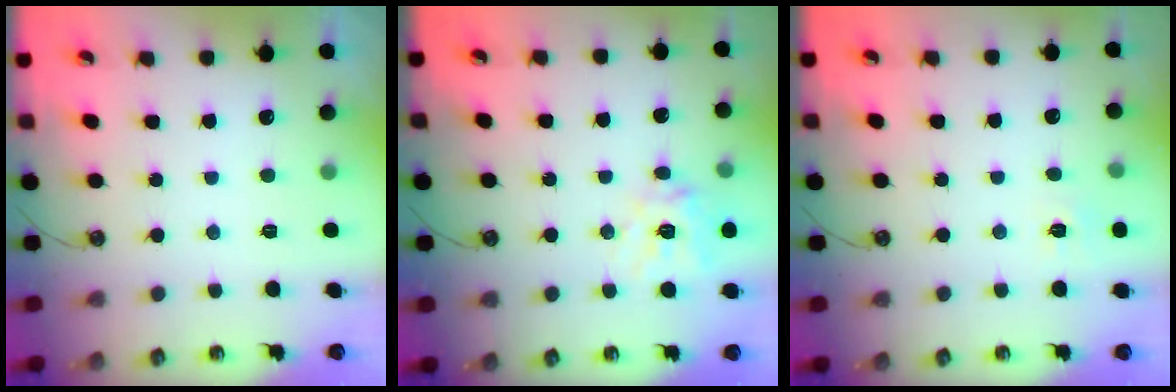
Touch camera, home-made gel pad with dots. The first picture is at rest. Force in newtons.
{"total": 13.7, "press": 13.6, "slide": 1.8}
{"total": 5.3, "press": 5.3, "slide": 0.6}